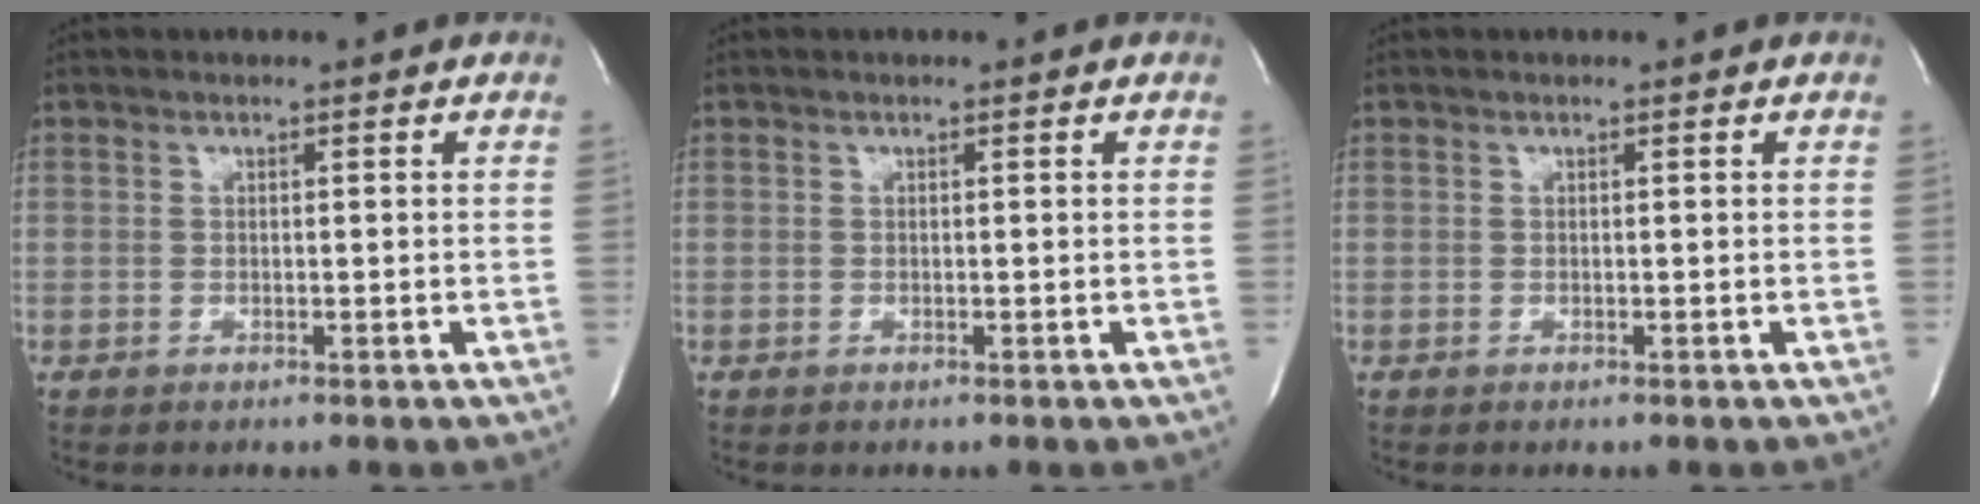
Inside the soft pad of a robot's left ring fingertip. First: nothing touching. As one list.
[{"total": 0.0}, {"total": 0.0}]